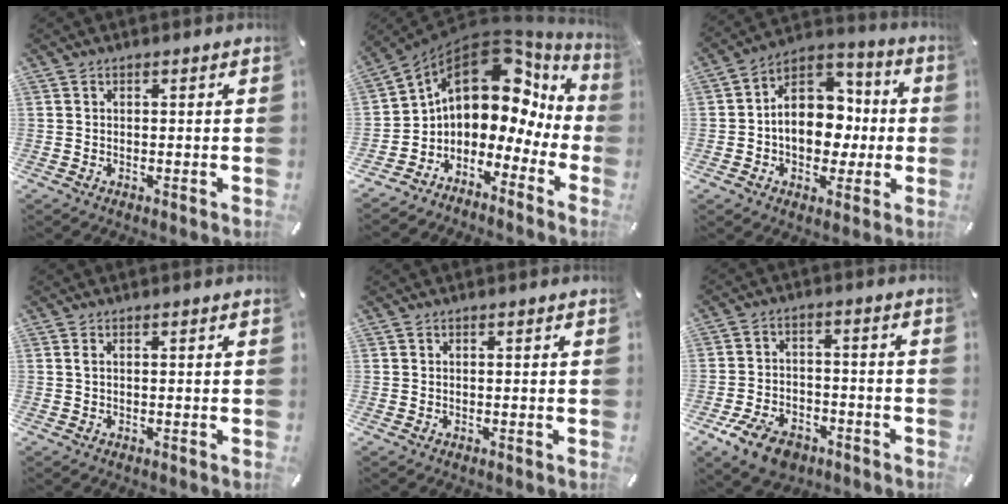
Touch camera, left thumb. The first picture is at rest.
{"total": 12.4, "force": [6.0, 8.5, 6.8], "torque": [-0.111, -0.058, 0.098]}
{"total": 13.0, "force": [-1.4, 10.7, 7.3], "torque": [-0.107, 0.005, -0.021]}
{"total": 0.8, "force": [0.1, 0.1, 0.8], "torque": [-0.016, 0.001, 0.001]}
{"total": 0.0}
{"total": 9.1, "force": [-5.5, 5.7, 4.6], "torque": [-0.093, 0.032, -0.098]}